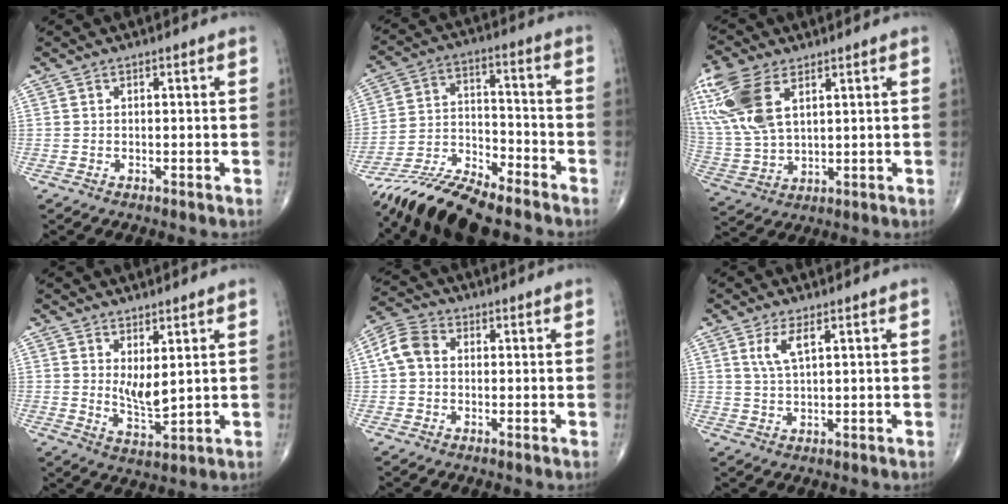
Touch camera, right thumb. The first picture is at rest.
{"total": 13.4, "force": [-11.8, 3.2, 5.6], "torque": [-0.094, 0.068, -0.217]}
{"total": 15.8, "force": [6.7, 8.4, 11.6], "torque": [-0.271, -0.012, 0.137]}
{"total": 5.3, "force": [1.8, 1.9, 4.6], "torque": [-0.076, -0.027, 0.041]}
{"total": 5.6, "force": [0.4, 4.3, 3.6], "torque": [-0.072, 0.018, 0.000]}
{"total": 4.1, "force": [1.8, 1.2, 3.5], "torque": [-0.074, -0.004, 0.041]}